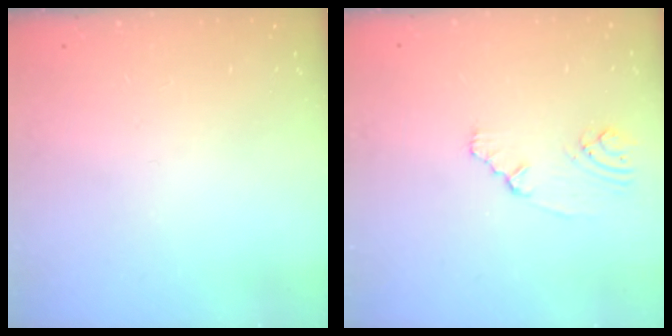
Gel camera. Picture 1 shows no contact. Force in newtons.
{"total": 2.7, "press": 2.6, "slide": 0.4}